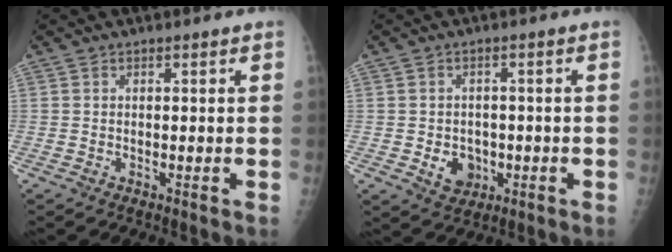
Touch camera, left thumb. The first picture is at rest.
{"total": 5.3, "force": [-1.4, 4.3, 2.7], "torque": [-0.016, 0.007, -0.012]}